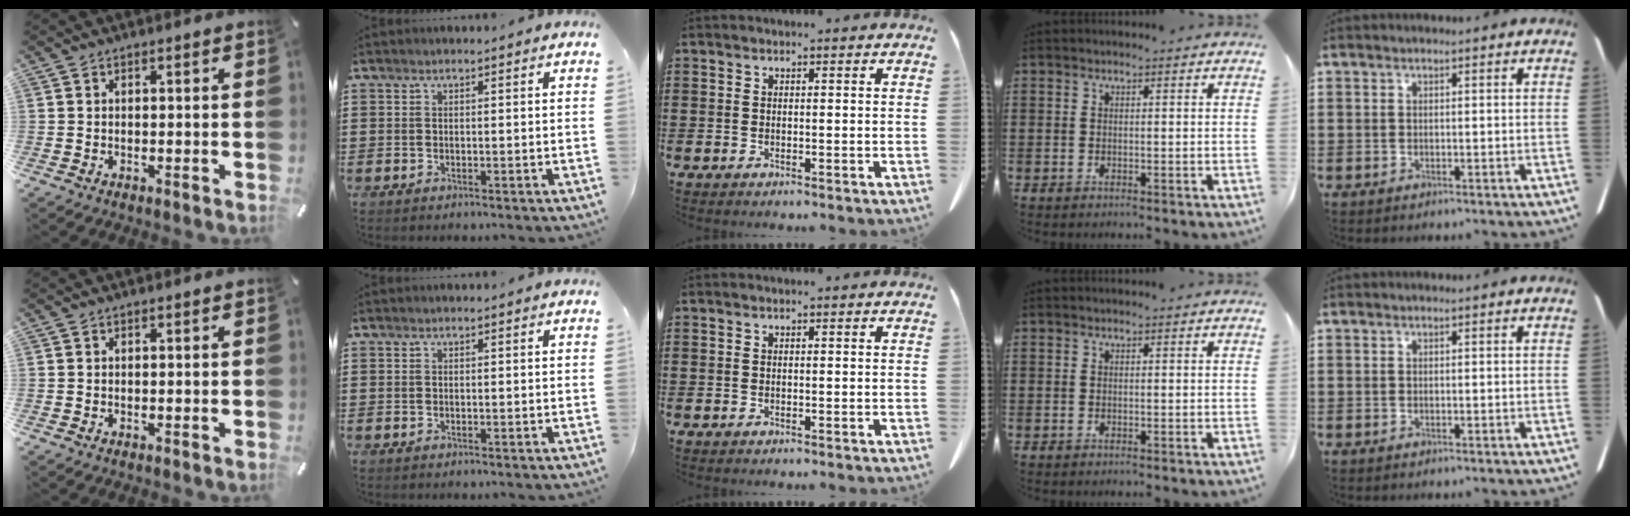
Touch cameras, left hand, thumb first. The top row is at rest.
{}